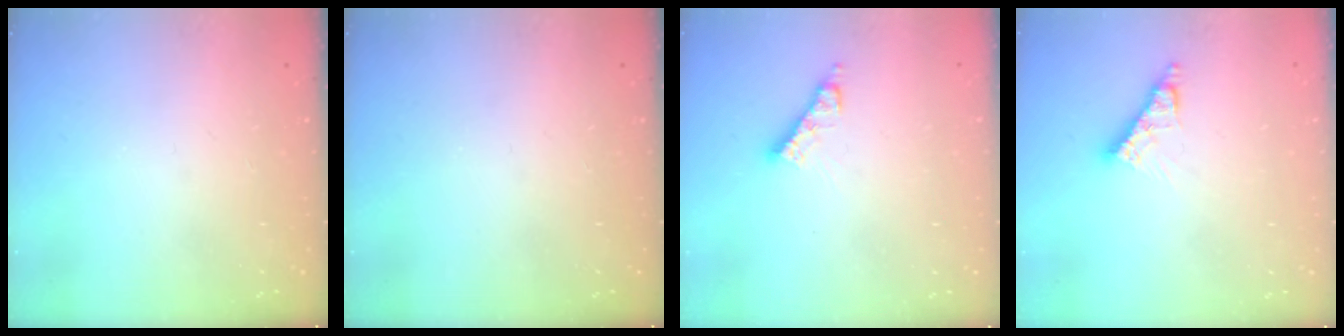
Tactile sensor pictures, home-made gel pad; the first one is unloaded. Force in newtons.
{"total": 0.0}
{"total": 6.1, "press": 6.1, "slide": 0.4}
{"total": 7.5, "press": 7.5, "slide": 0.5}